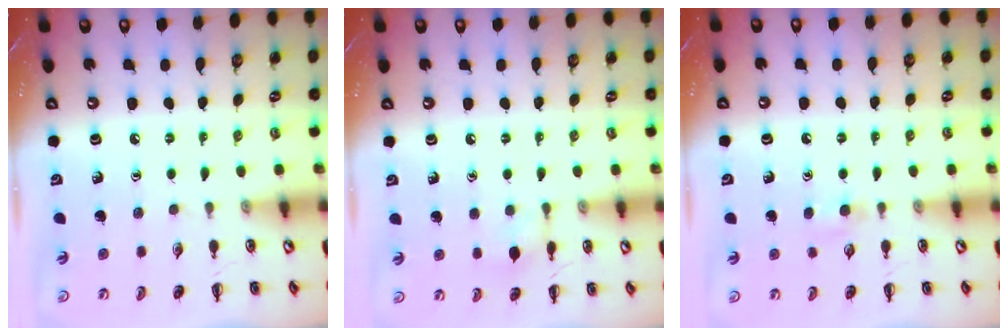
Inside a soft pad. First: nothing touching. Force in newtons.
{"total": 4.8, "press": 4.6, "slide": 1.2}
{"total": 3.6, "press": 3.3, "slide": 1.5}